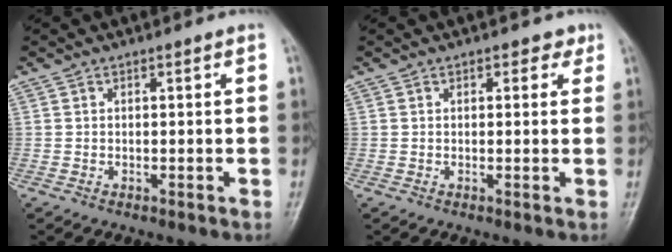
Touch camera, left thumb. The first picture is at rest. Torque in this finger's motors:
{"motor_torque": [-0.34, -0.25, -0.22, 0.10, 0.03]}